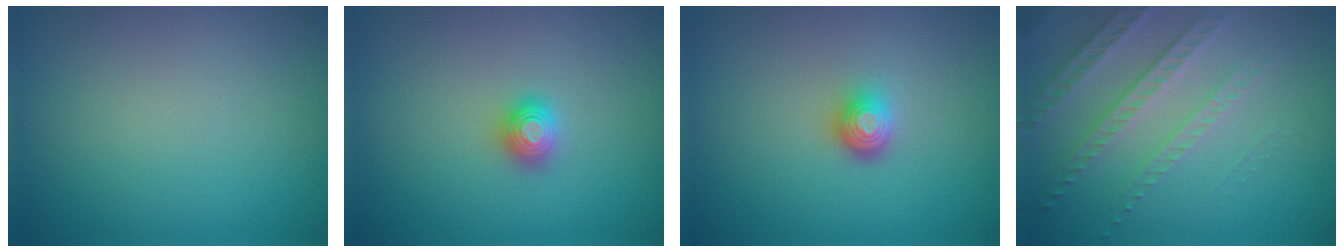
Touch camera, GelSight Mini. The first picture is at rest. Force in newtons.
{"total": 1.3, "press": 1.3, "slide": 0.2}
{"total": 2.1, "press": 1.5, "slide": 1.5}
{"total": 3.4, "press": 3.2, "slide": 1.3}